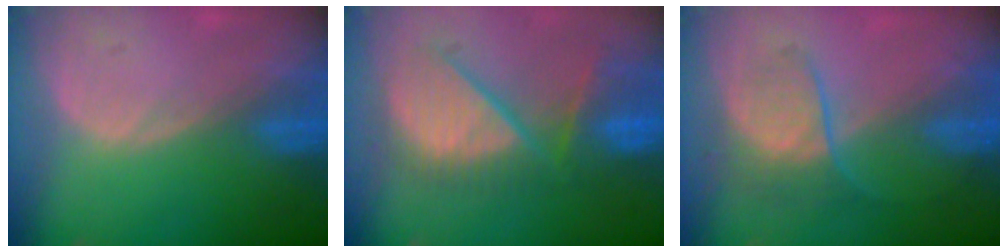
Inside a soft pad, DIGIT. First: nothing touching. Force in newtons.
{"total": 10.3, "press": 9.6, "slide": 3.7}
{"total": 6.3, "press": 5.8, "slide": 2.3}